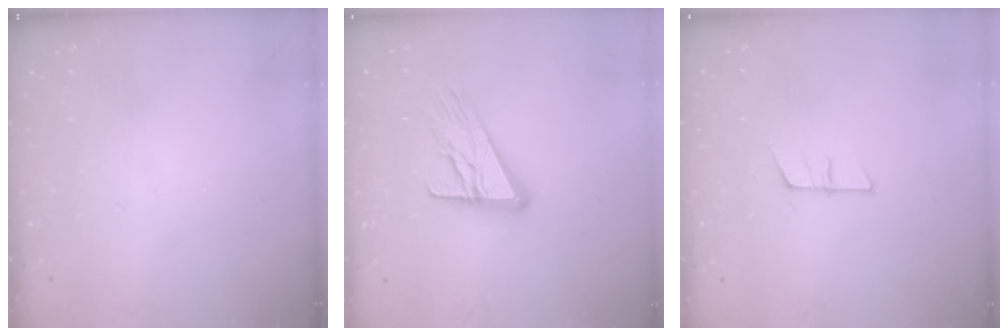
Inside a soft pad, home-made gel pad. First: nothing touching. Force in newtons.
{"total": 13.9, "press": 13.9, "slide": 1.1}
{"total": 7.8, "press": 7.8, "slide": 0.4}